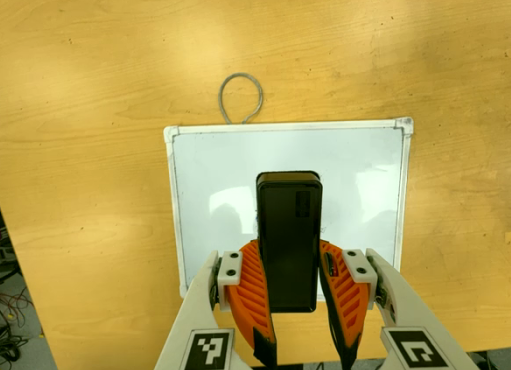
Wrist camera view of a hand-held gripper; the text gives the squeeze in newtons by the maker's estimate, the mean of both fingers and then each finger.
{"total": 8.0, "left": 6.1, "right": 9.9}